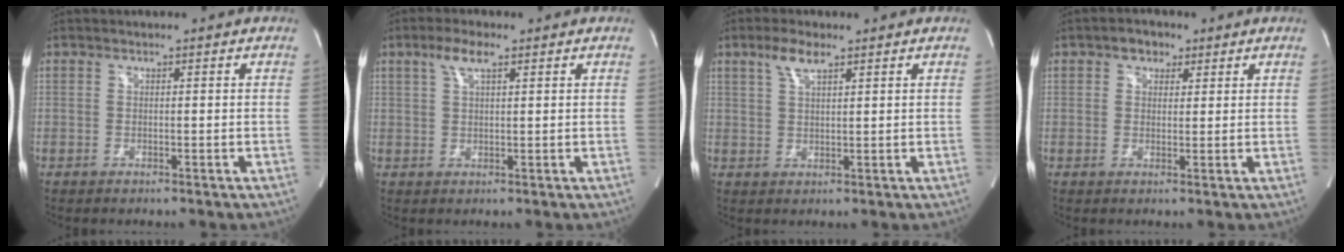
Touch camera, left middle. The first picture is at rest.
{"total": 4.0, "force": [2.3, 1.0, 3.2], "torque": [-0.070, 0.011, 0.046]}
{"total": 4.0, "force": [2.5, 1.0, 2.9], "torque": [-0.065, 0.008, 0.052]}
{"total": 2.7, "force": [1.4, 1.9, 1.3], "torque": [-0.024, 0.012, 0.022]}